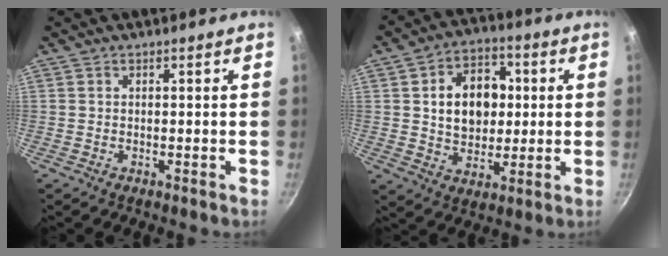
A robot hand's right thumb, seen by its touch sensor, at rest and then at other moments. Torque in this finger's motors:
{"motor_torque": [-0.54, 0.93, 0.55, 0.42, 0.13]}